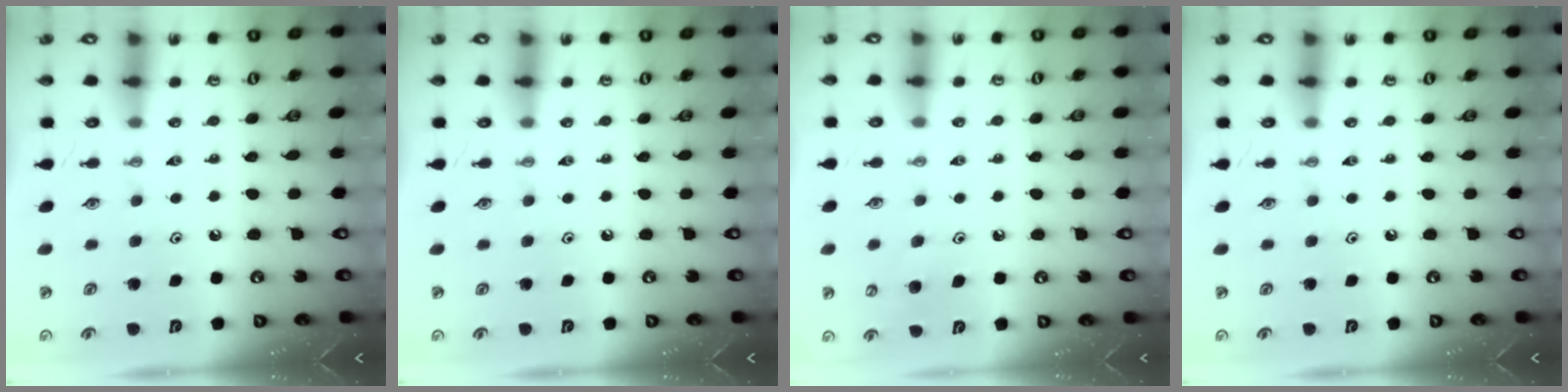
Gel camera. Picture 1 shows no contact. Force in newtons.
{"total": 0.0}
{"total": 6.2, "press": 6.1, "slide": 0.6}
{"total": 0.0}